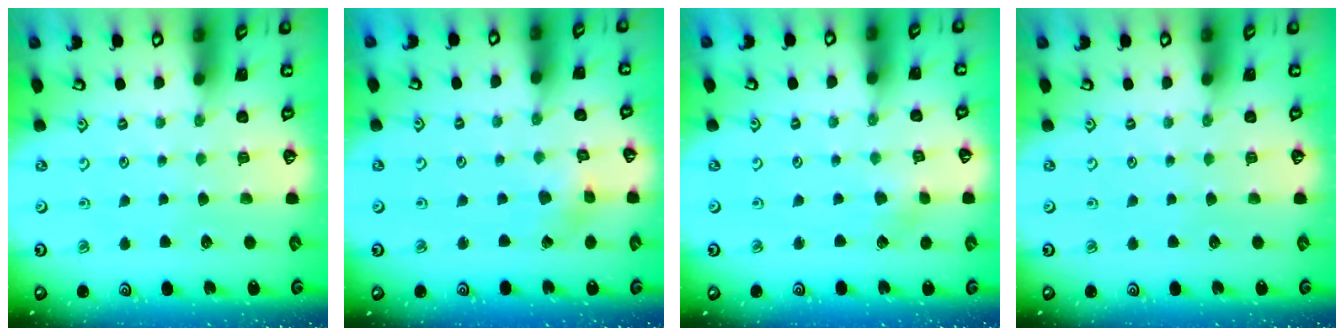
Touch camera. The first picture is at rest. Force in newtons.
{"total": 2.2, "press": 2.2, "slide": 0.2}
{"total": 2.8, "press": 2.7, "slide": 0.5}
{"total": 0.0}